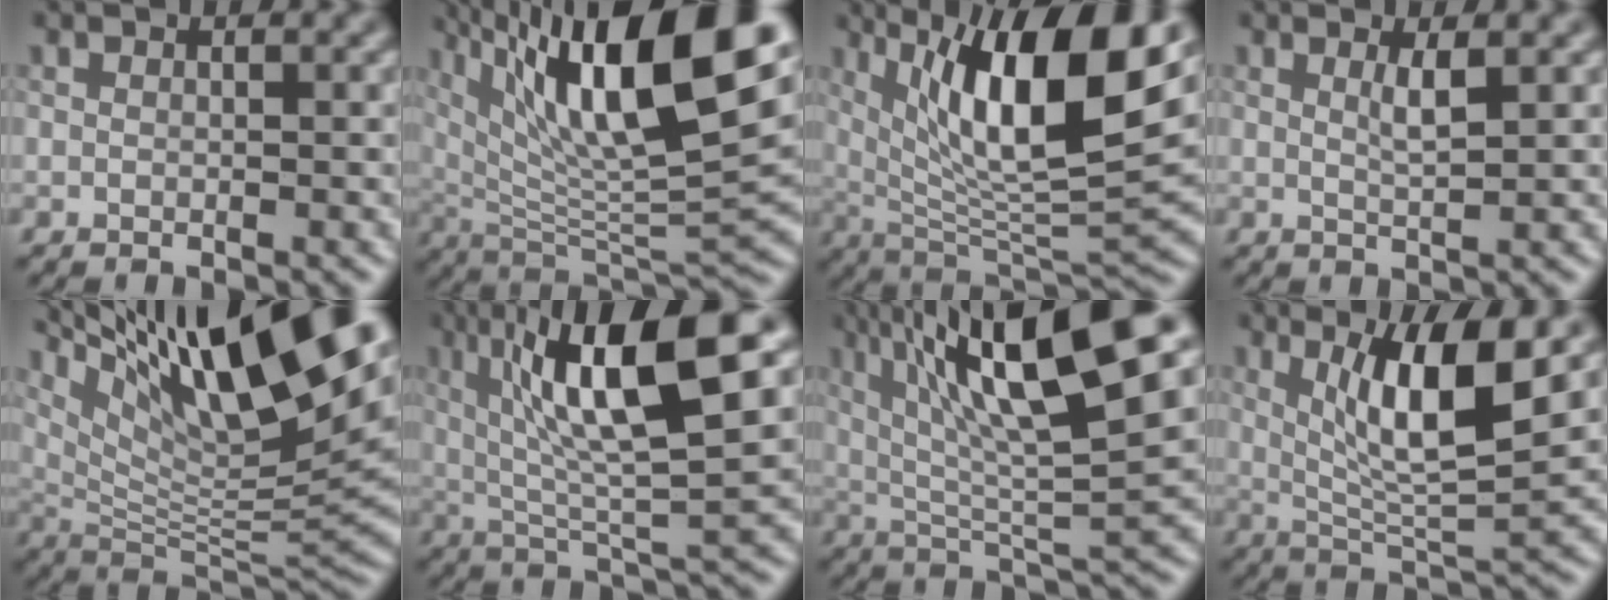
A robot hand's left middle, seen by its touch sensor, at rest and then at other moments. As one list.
[{"total": 16.1, "force": [7.3, 4.5, 13.6], "torque": [-0.232, 0.009, 0.131]}, {"total": 13.2, "force": [5.0, 3.7, 11.7], "torque": [-0.187, -0.004, 0.091]}, {"total": 1.6, "force": [0.7, 0.2, 1.4], "torque": [-0.028, -0.002, 0.010]}, {"total": 16.3, "force": [8.3, 4.1, 13.4], "torque": [-0.231, 0.012, 0.156]}, {"total": 12.9, "force": [4.4, 2.6, 11.9], "torque": [-0.189, 0.014, 0.075]}, {"total": 14.0, "force": [5.7, 2.8, 12.5], "torque": [-0.204, 0.016, 0.096]}, {"total": 8.1, "force": [2.7, 1.7, 7.5], "torque": [-0.127, -0.010, 0.053]}]